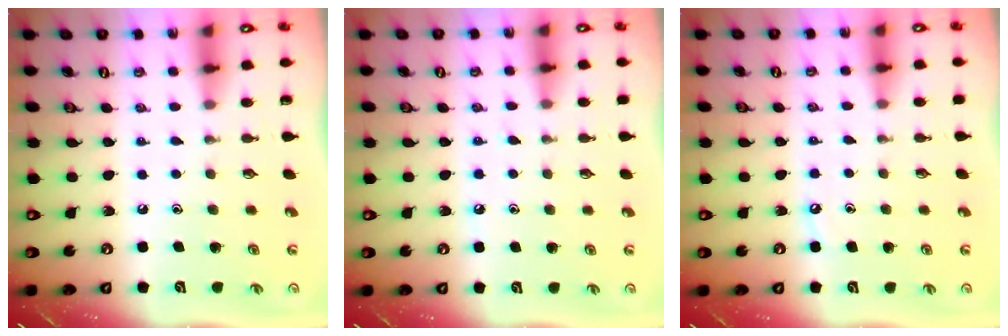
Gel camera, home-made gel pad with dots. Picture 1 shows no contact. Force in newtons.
{"total": 6.8, "press": 6.7, "slide": 0.8}
{"total": 4.2, "press": 4.2, "slide": 0.6}